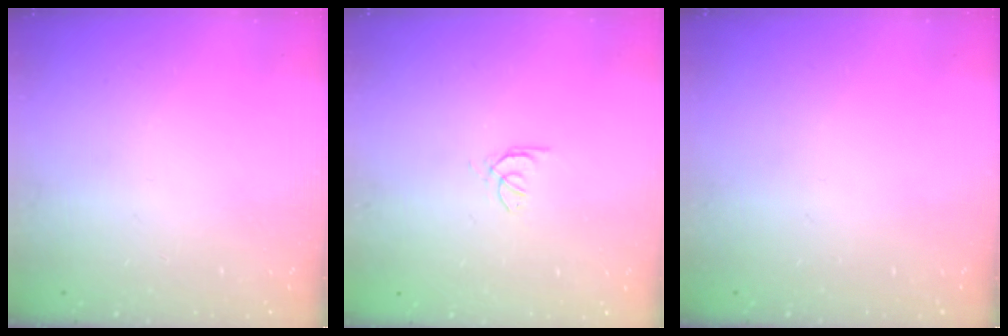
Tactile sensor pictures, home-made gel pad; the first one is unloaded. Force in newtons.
{"total": 0.5, "press": 0.4, "slide": 0.3}
{"total": 0.0}